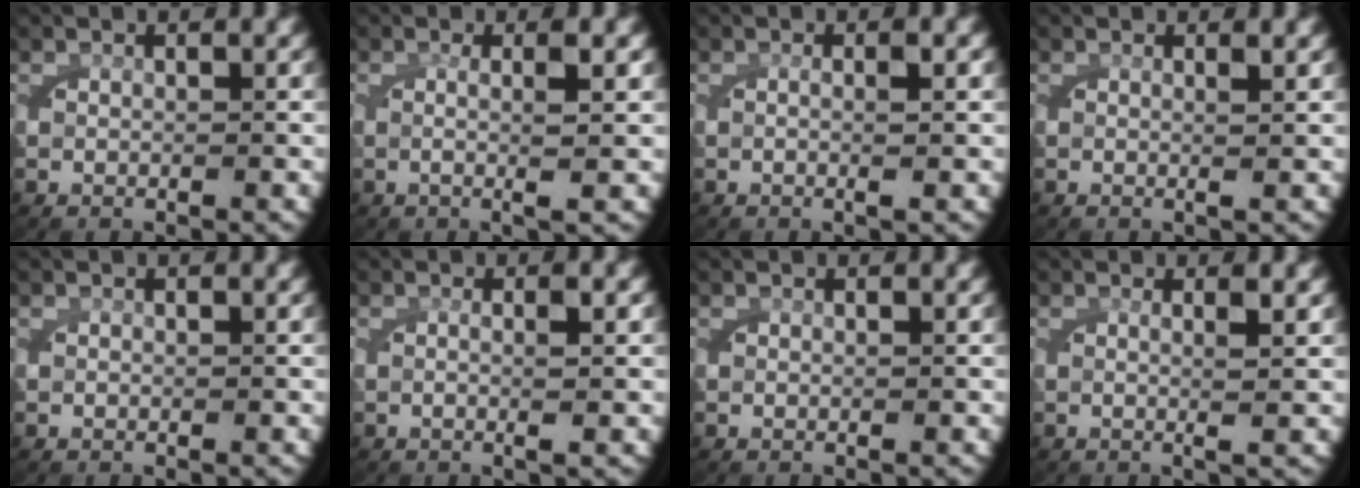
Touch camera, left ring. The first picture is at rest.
{"total": 3.1, "force": [0.3, 0.3, 3.1], "torque": [-0.063, -0.007, 0.008]}
{"total": 1.8, "force": [0.0, 0.1, 1.8], "torque": [-0.032, 0.002, 0.000]}
{"total": 1.1, "force": [0.3, -0.1, 1.0], "torque": [-0.021, -0.005, 0.006]}
{"total": 0.0}
{"total": 2.1, "force": [0.1, 0.2, 2.1], "torque": [-0.041, 0.000, 0.001]}
{"total": 0.0}
{"total": 2.0, "force": [0.4, -0.1, 1.9], "torque": [-0.042, -0.007, 0.008]}